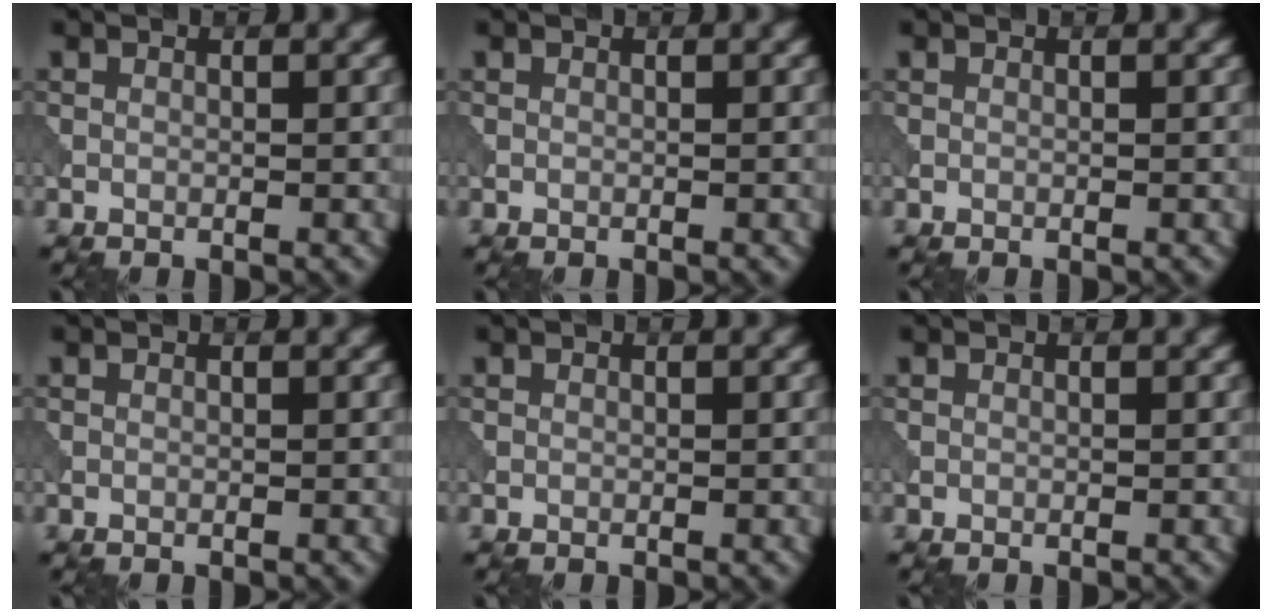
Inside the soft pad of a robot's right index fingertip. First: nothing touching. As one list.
[{"total": 0.0}, {"total": 0.0}, {"total": 0.0}, {"total": 0.0}, {"total": 0.0}]